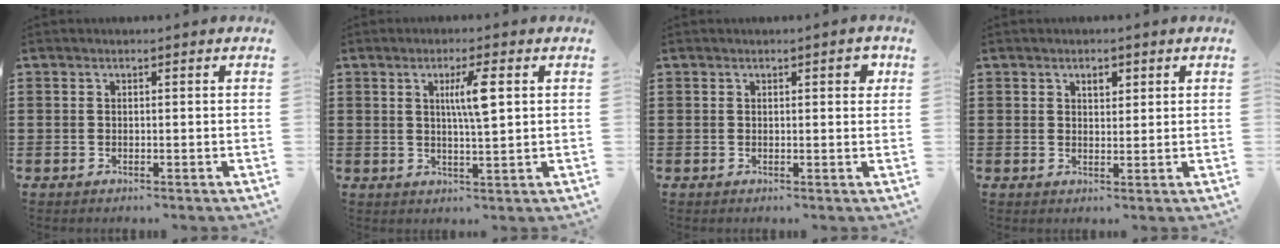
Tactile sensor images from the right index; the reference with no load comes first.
{"total": 5.0, "force": [1.3, 0.5, 4.7], "torque": [-0.094, 0.005, 0.017]}
{"total": 1.4, "force": [0.5, 0.5, 1.2], "torque": [-0.007, -0.002, 0.002]}
{"total": 1.8, "force": [1.0, 1.1, 1.1], "torque": [-0.016, 0.001, 0.015]}